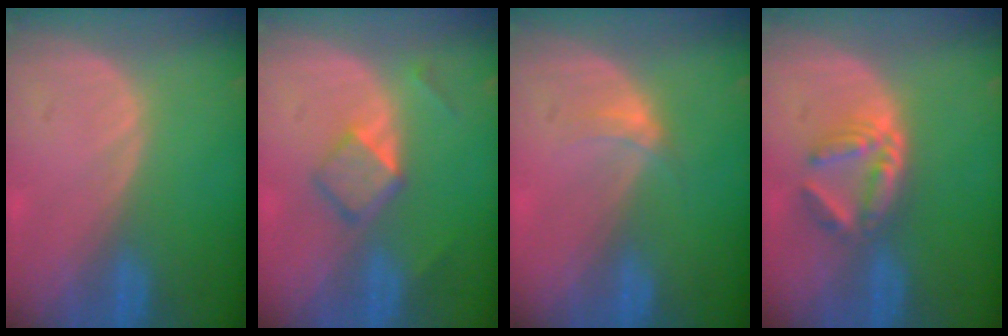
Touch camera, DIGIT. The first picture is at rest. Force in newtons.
{"total": 4.3, "press": 4.3, "slide": 0.6}
{"total": 2.3, "press": 1.9, "slide": 1.3}
{"total": 6.1, "press": 5.2, "slide": 3.0}